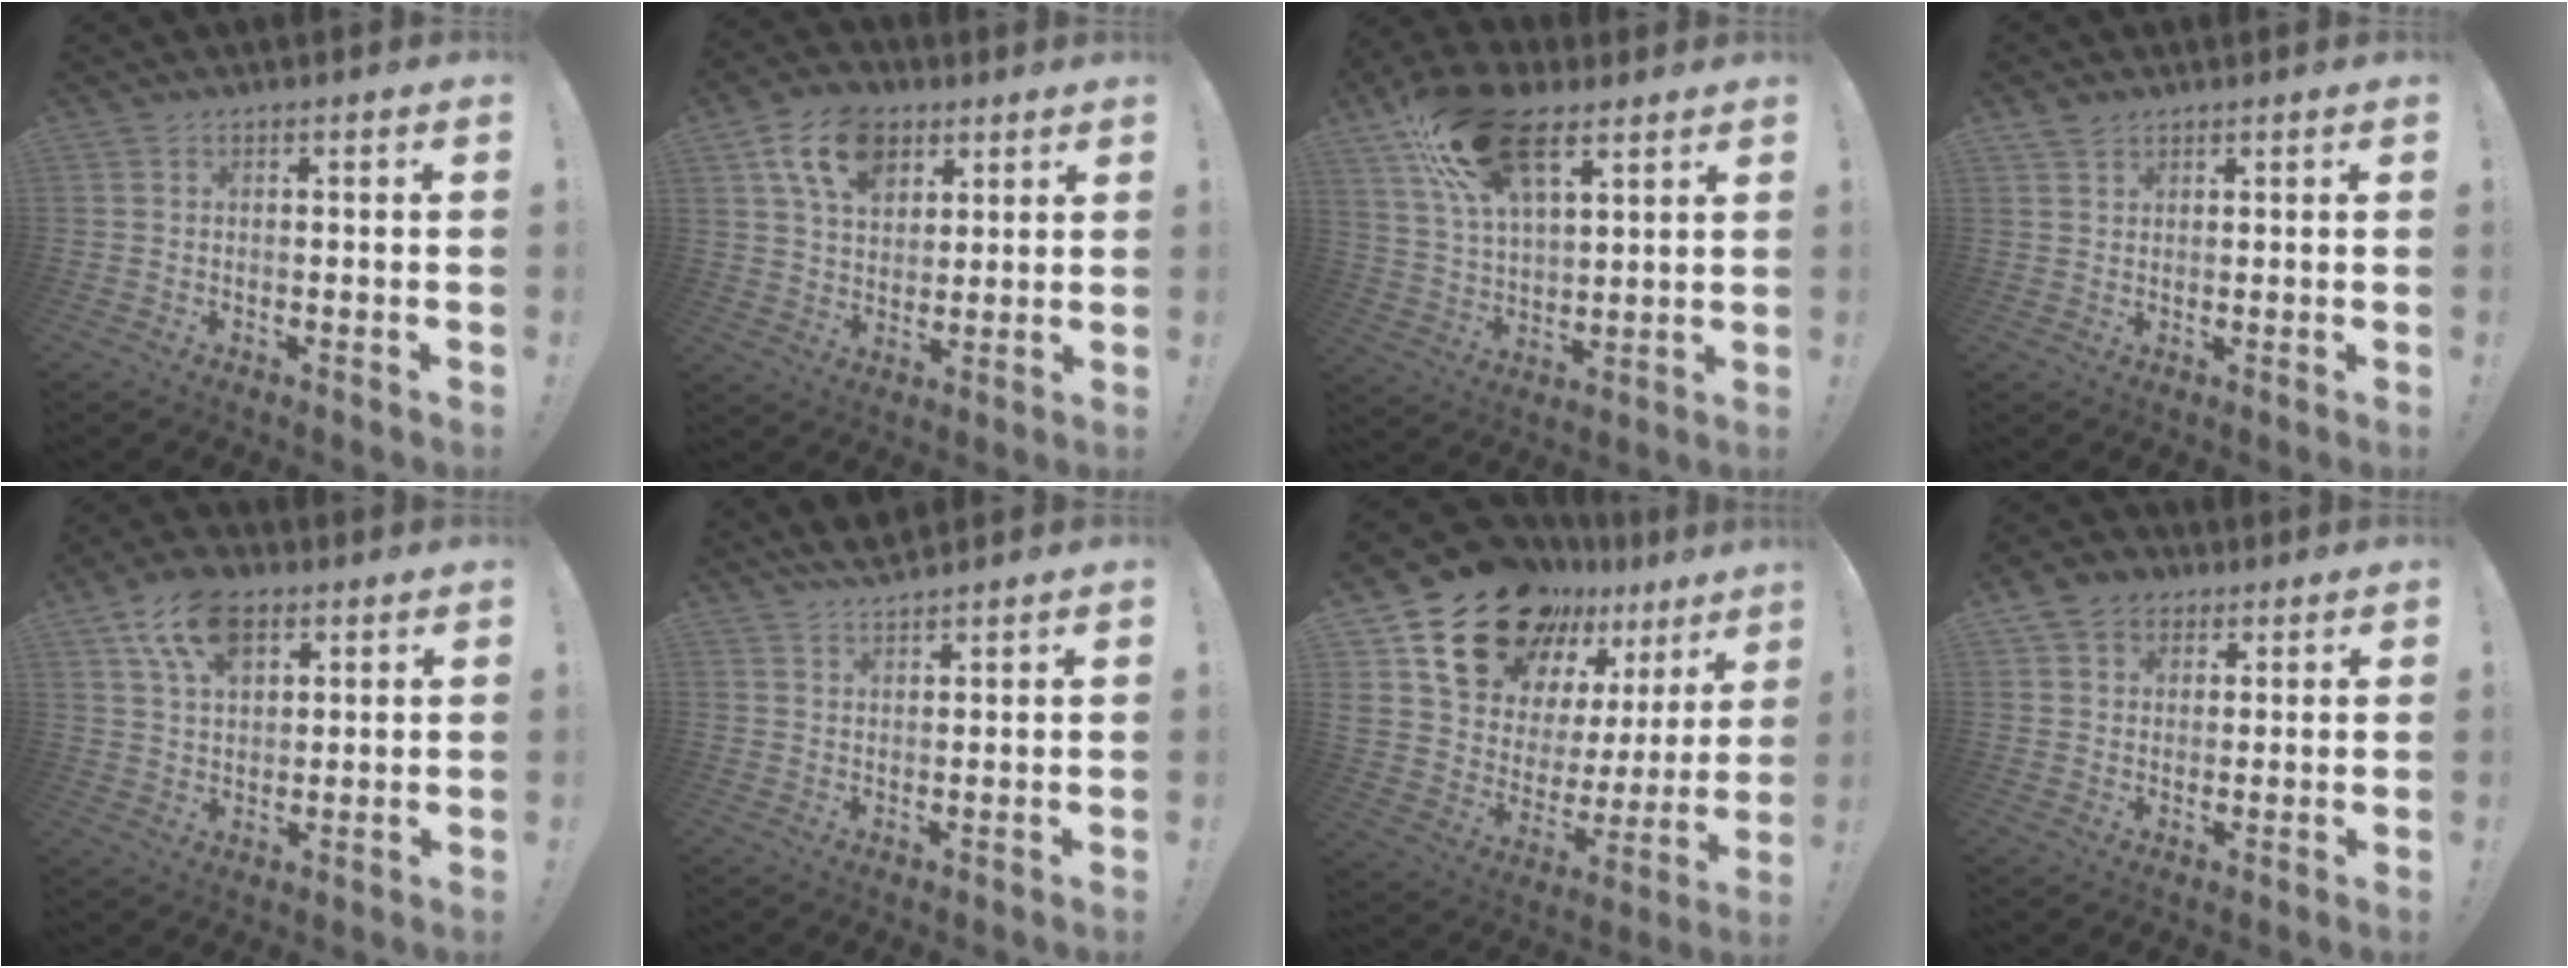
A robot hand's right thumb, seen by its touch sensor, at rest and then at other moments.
{"total": 14.1, "force": [7.1, 9.6, 7.6], "torque": [-0.127, -0.018, 0.136]}
{"total": 21.4, "force": [12.2, 11.1, 13.7], "torque": [-0.244, -0.048, 0.222]}
{"total": 3.0, "force": [2.3, 1.7, 0.8], "torque": [-0.014, -0.008, 0.045]}
{"total": 12.7, "force": [6.8, 7.5, 7.7], "torque": [-0.137, -0.012, 0.130]}
{"total": 4.5, "force": [4.2, 1.0, 1.2], "torque": [-0.029, -0.019, 0.080]}
{"total": 23.1, "force": [17.3, 11.8, 9.7], "torque": [-0.153, -0.116, 0.327]}
{"total": 8.0, "force": [4.0, 6.4, 2.6], "torque": [-0.048, -0.008, 0.084]}